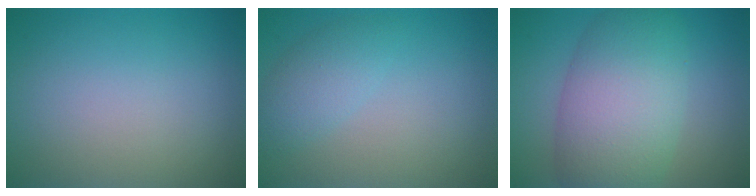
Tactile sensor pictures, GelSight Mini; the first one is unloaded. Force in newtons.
{"total": 2.5, "press": 2.5, "slide": 0.1}
{"total": 9.1, "press": 9.1, "slide": 0.3}